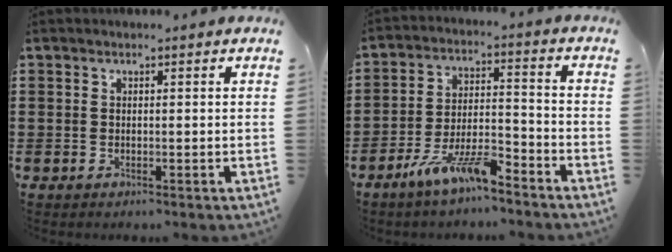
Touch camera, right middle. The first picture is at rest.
{"total": 8.2, "force": [-6.4, 1.5, 5.0], "torque": [-0.104, -0.002, -0.123]}